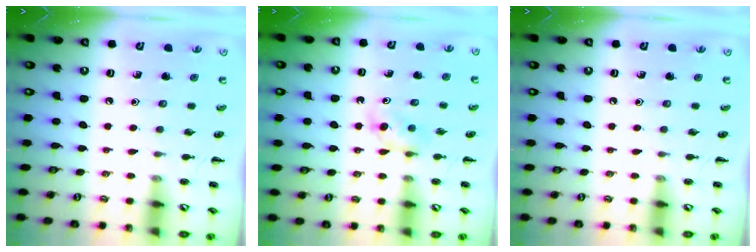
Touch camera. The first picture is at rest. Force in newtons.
{"total": 3.9, "press": 3.6, "slide": 1.3}
{"total": 0.0}